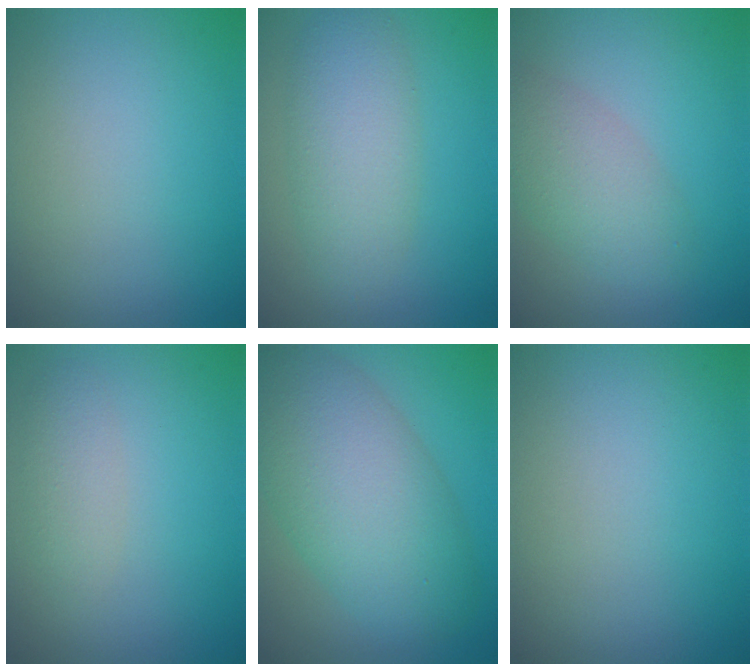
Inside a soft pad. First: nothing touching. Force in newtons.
{"total": 4.5, "press": 4.5, "slide": 0.2}
{"total": 3.9, "press": 3.9, "slide": 0.1}
{"total": 1.8, "press": 1.8, "slide": 0.0}
{"total": 9.9, "press": 9.8, "slide": 0.6}
{"total": 0.0}